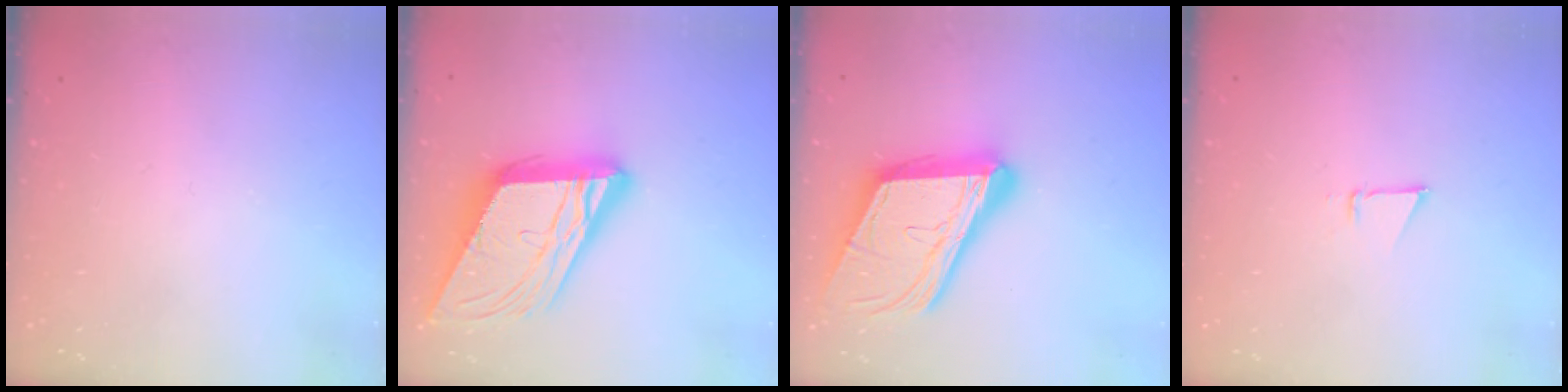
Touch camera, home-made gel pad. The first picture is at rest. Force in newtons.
{"total": 22.5, "press": 22.0, "slide": 4.5}
{"total": 25.8, "press": 25.3, "slide": 4.9}
{"total": 2.7, "press": 2.6, "slide": 0.8}